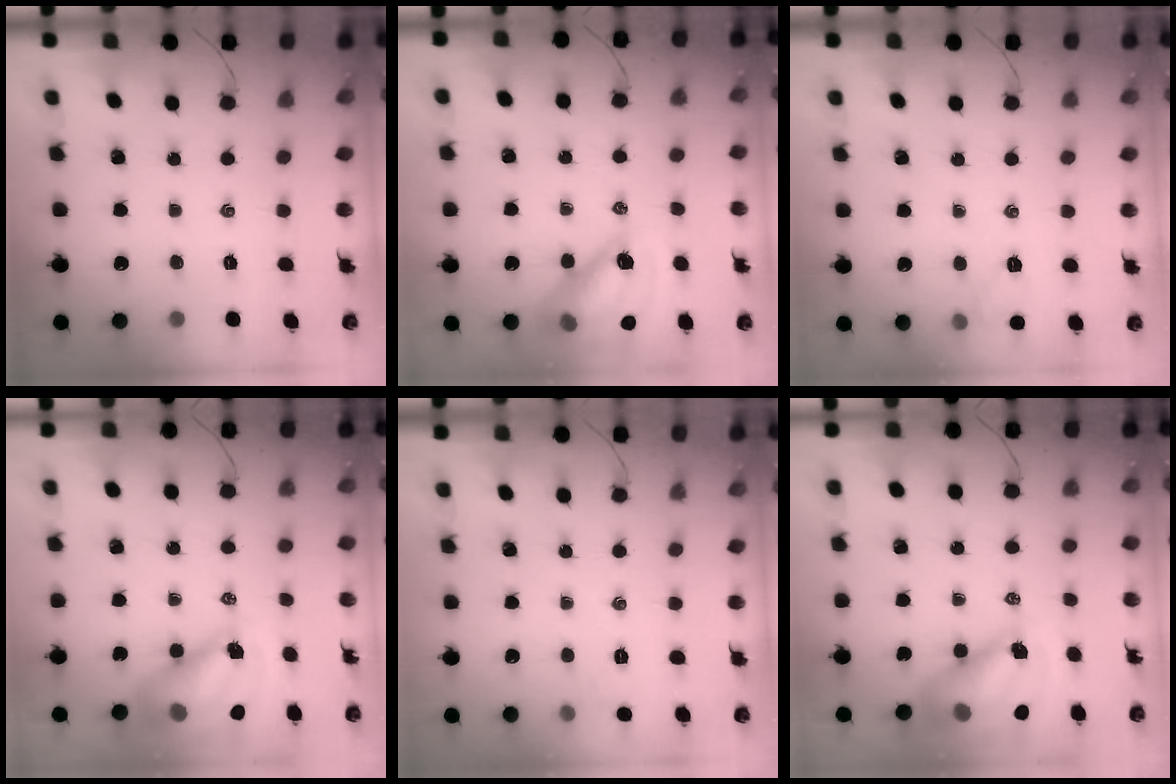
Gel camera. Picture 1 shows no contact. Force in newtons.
{"total": 15.5, "press": 14.8, "slide": 4.5}
{"total": 5.7, "press": 5.6, "slide": 1.1}
{"total": 14.1, "press": 13.5, "slide": 3.9}
{"total": 4.0, "press": 3.8, "slide": 1.2}
{"total": 14.1, "press": 13.5, "slide": 3.9}